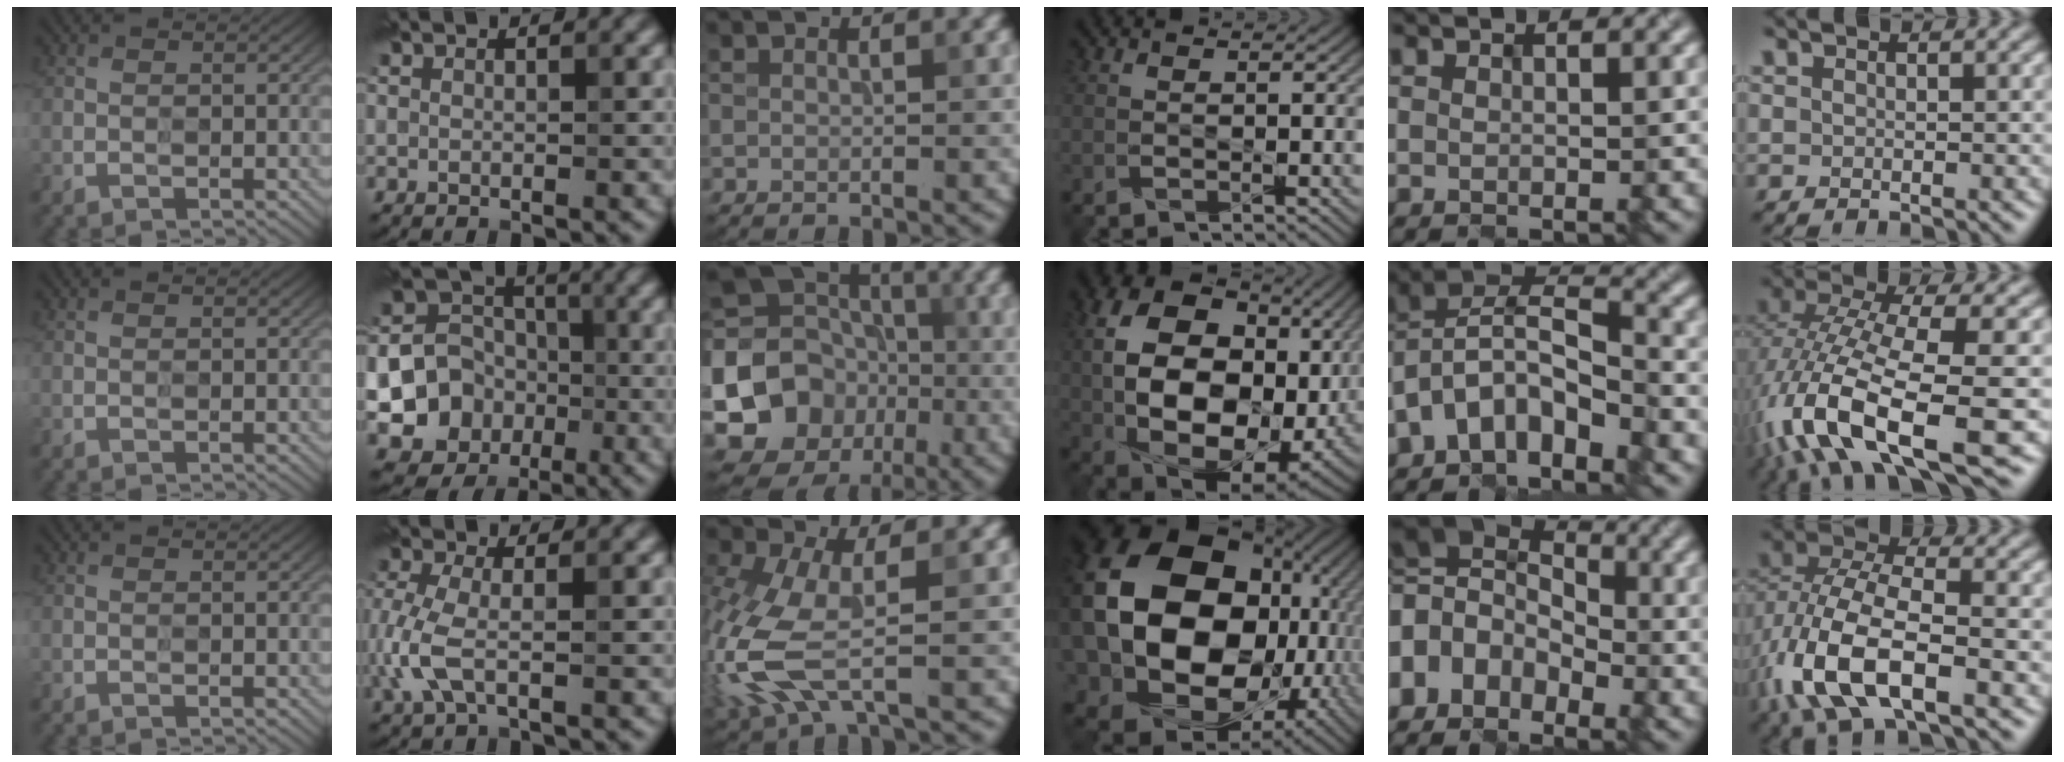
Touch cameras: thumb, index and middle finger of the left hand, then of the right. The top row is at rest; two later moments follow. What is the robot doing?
{"motion": "wipe", "object": "mirror"}